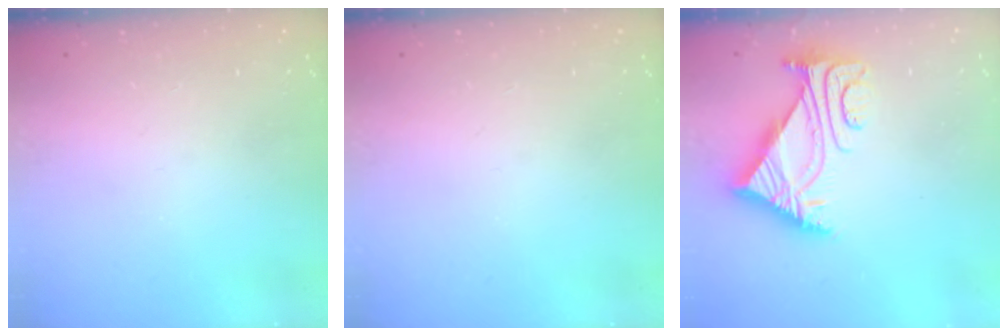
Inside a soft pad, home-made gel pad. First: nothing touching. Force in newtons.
{"total": 0.0}
{"total": 5.3, "press": 5.3, "slide": 0.5}